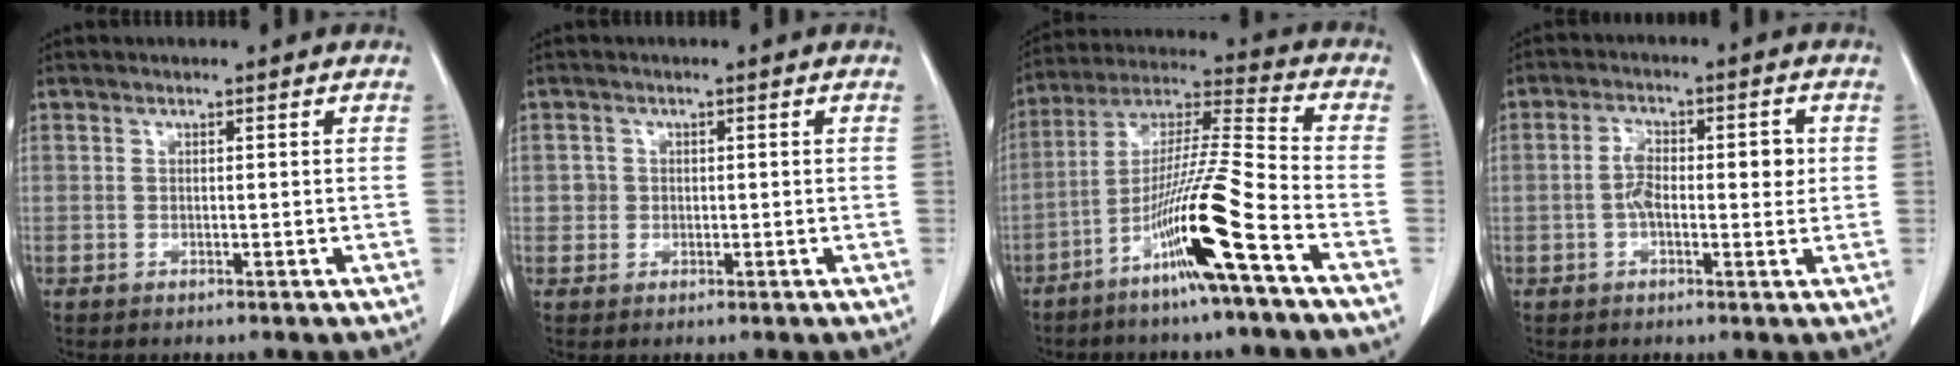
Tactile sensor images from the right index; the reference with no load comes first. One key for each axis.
{"total": 1.6, "fx": 0.1, "fy": 1.6, "fz": 0.2, "tx": 0.000, "ty": 0.005, "tz": 0.003}
{"total": 14.6, "fx": -7.2, "fy": -1.5, "fz": 12.6, "tx": -0.245, "ty": -0.015, "tz": -0.137}
{"total": 6.3, "fx": 0.1, "fy": 2.6, "fz": 5.7, "tx": -0.100, "ty": 0.019, "tz": 0.000}